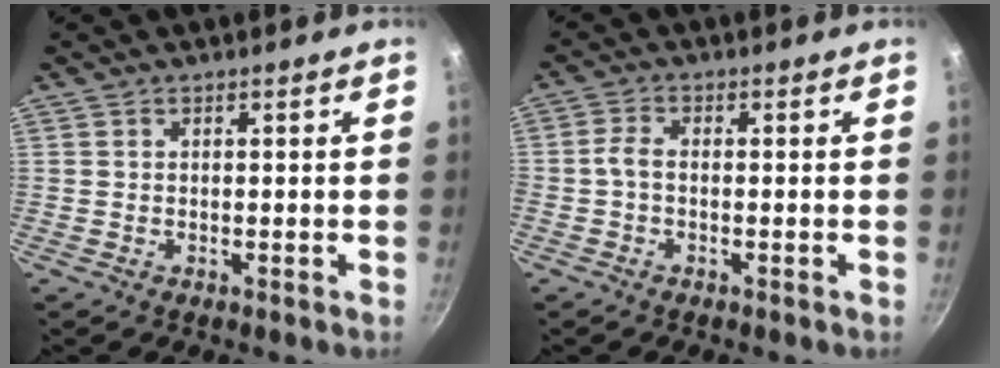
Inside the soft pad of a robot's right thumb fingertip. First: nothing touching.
{"total": 2.7, "force": [-0.7, 1.4, 2.2], "torque": [-0.049, 0.004, -0.020]}